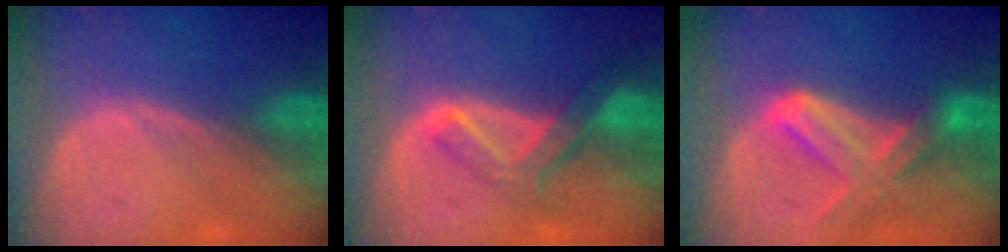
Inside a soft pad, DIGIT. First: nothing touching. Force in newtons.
{"total": 6.9, "press": 5.8, "slide": 3.7}
{"total": 7.4, "press": 6.7, "slide": 3.2}